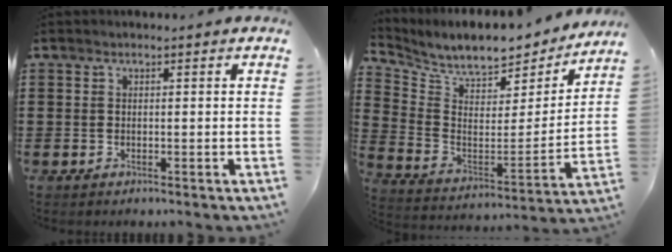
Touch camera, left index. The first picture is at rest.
{"total": 7.2, "force": [6.7, 1.6, 2.1], "torque": [-0.070, -0.057, 0.112]}